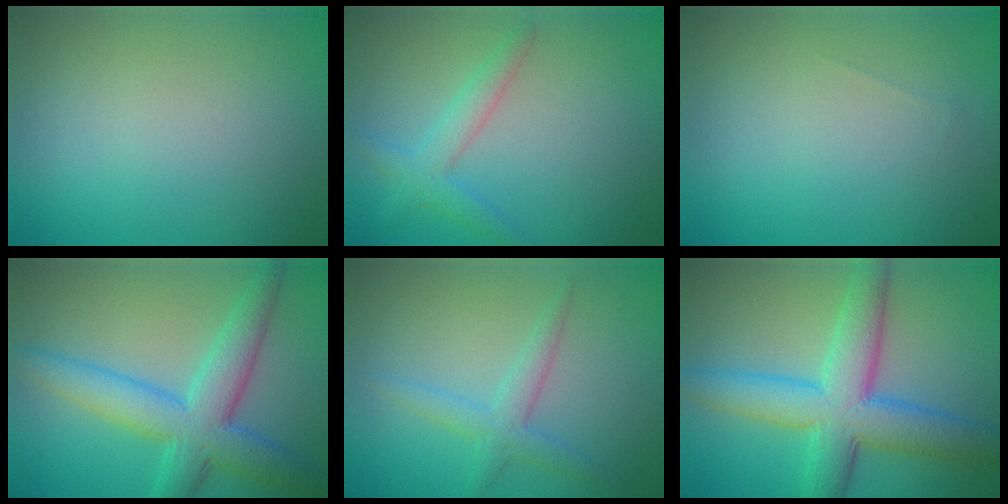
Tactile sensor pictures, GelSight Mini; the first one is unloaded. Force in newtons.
{"total": 2.6, "press": 2.6, "slide": 0.2}
{"total": 0.0}
{"total": 6.9, "press": 6.9, "slide": 0.3}
{"total": 2.4, "press": 2.4, "slide": 0.1}
{"total": 8.1, "press": 8.1, "slide": 0.3}